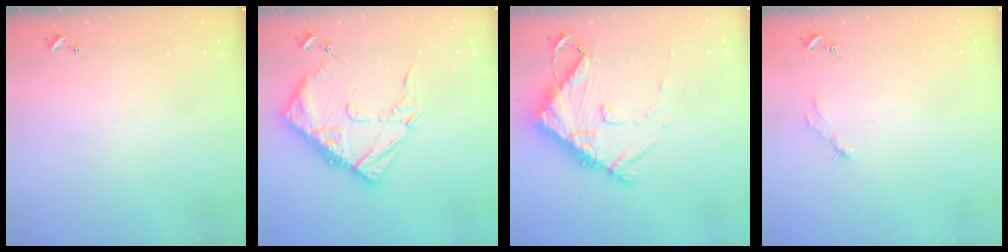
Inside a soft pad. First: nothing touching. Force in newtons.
{"total": 15.6, "press": 15.5, "slide": 1.4}
{"total": 13.5, "press": 13.4, "slide": 1.5}
{"total": 2.8, "press": 2.8, "slide": 0.4}